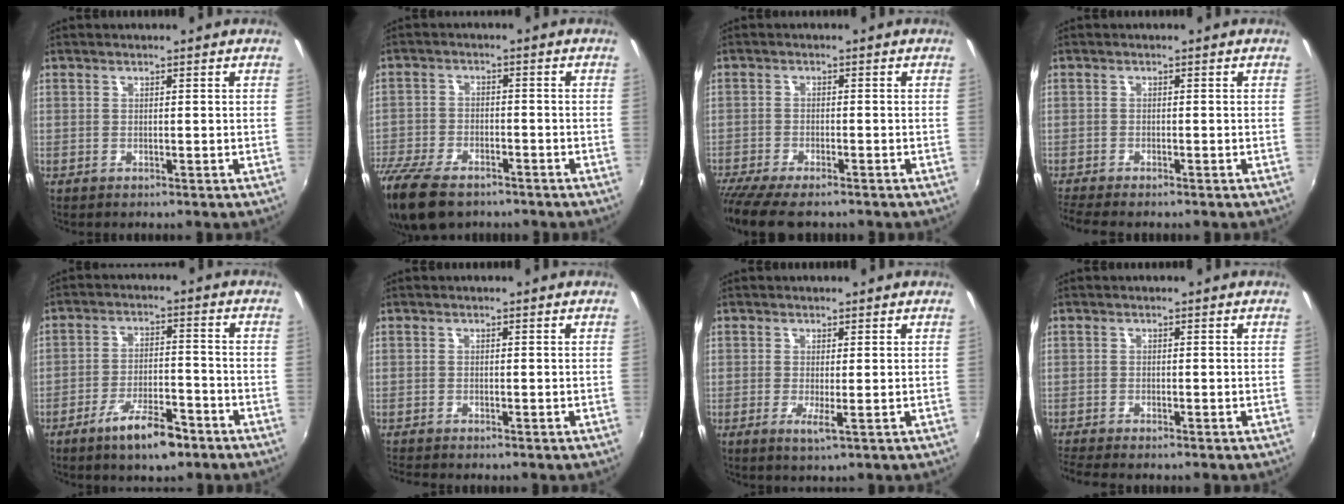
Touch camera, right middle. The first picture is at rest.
{"total": 14.7, "force": [-10.9, 6.5, 7.4], "torque": [-0.193, -0.037, -0.198]}
{"total": 9.3, "force": [-7.8, 1.8, 4.8], "torque": [-0.116, -0.045, -0.138]}
{"total": 4.8, "force": [-4.3, 0.2, 2.2], "torque": [-0.057, -0.029, -0.077]}
{"total": 7.8, "force": [-5.1, 2.2, 5.5], "torque": [-0.113, -0.004, -0.083]}
{"total": 2.2, "force": [-2.0, 0.0, 0.7], "torque": [-0.019, -0.017, -0.040]}
{"total": 2.3, "force": [-0.4, -0.3, 2.2], "torque": [-0.045, -0.008, -0.007]}
{"total": 4.0, "force": [-3.6, -0.1, 1.8], "torque": [-0.045, -0.025, -0.066]}